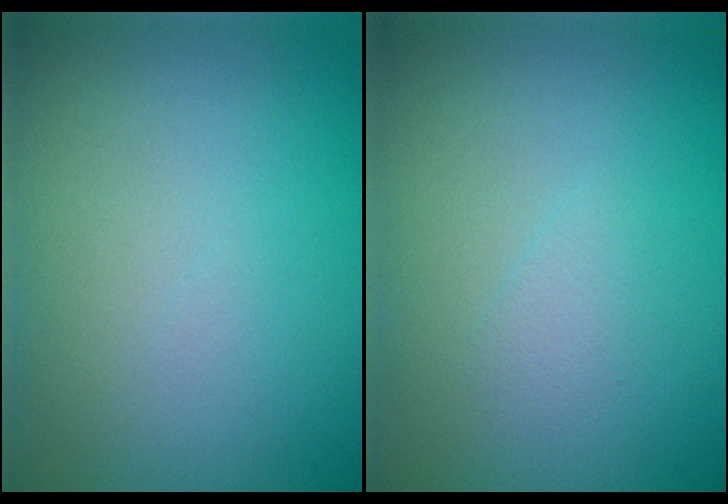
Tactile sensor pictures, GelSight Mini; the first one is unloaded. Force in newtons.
{"total": 0.9, "press": 0.9, "slide": 0.1}